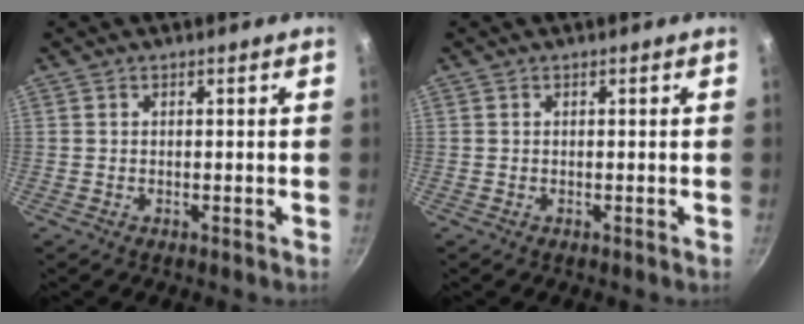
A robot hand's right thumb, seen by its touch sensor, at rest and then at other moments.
{"total": 0.0}